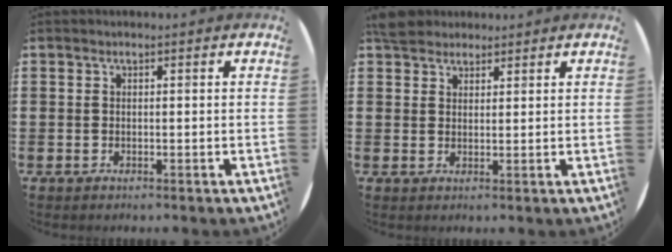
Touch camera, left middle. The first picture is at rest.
{"total": 3.5, "force": [3.2, 1.4, 0.4], "torque": [-0.009, 0.001, 0.060]}